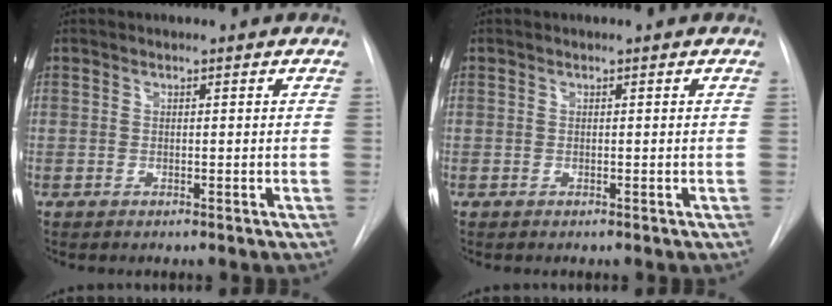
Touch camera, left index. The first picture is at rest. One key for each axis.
{"total": 0.0}